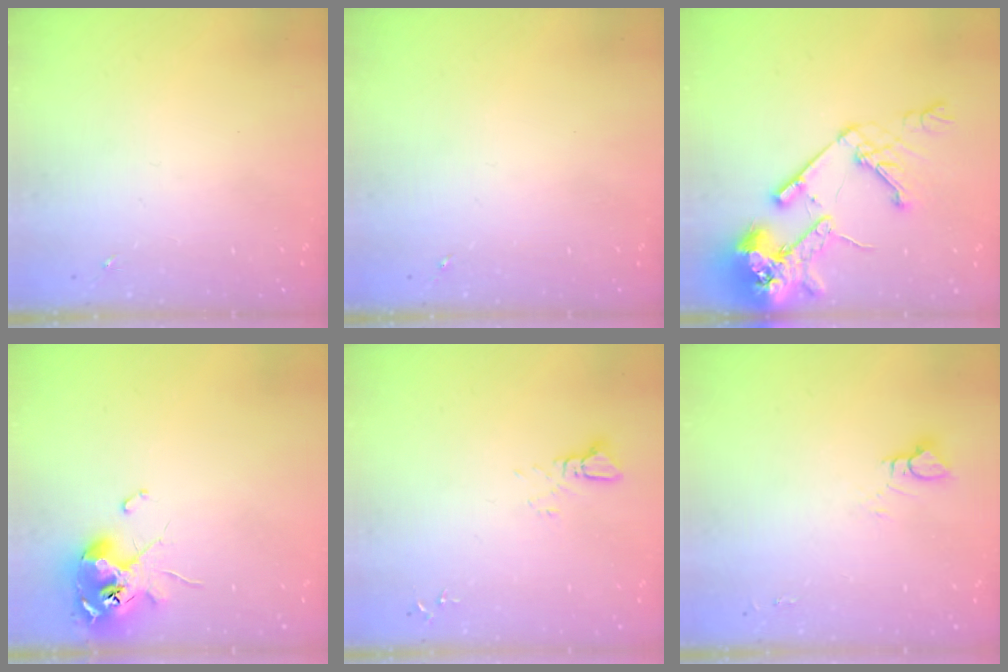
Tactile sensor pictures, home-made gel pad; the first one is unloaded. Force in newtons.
{"total": 0.0}
{"total": 18.4, "press": 18.2, "slide": 2.5}
{"total": 11.9, "press": 11.8, "slide": 1.2}
{"total": 2.5, "press": 2.5, "slide": 0.1}
{"total": 4.6, "press": 4.5, "slide": 0.5}